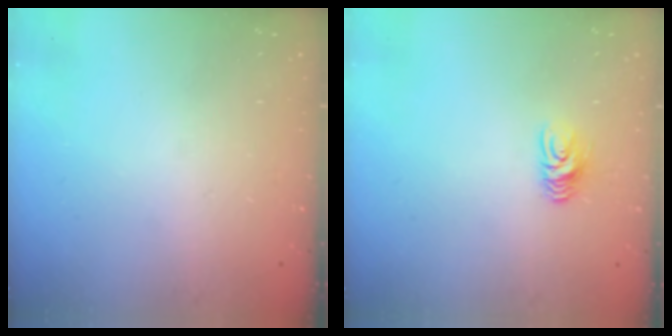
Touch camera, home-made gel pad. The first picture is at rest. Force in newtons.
{"total": 6.4, "press": 6.4, "slide": 0.5}